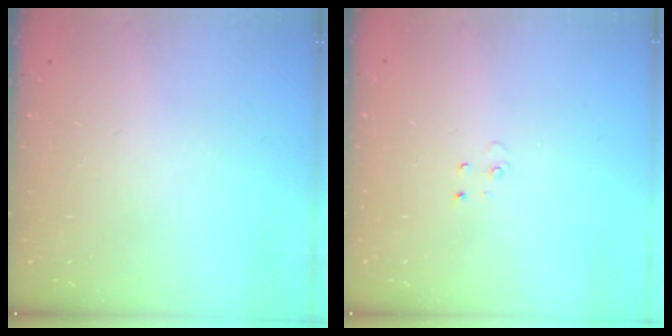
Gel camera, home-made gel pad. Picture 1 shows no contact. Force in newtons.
{"total": 3.0, "press": 2.9, "slide": 0.3}